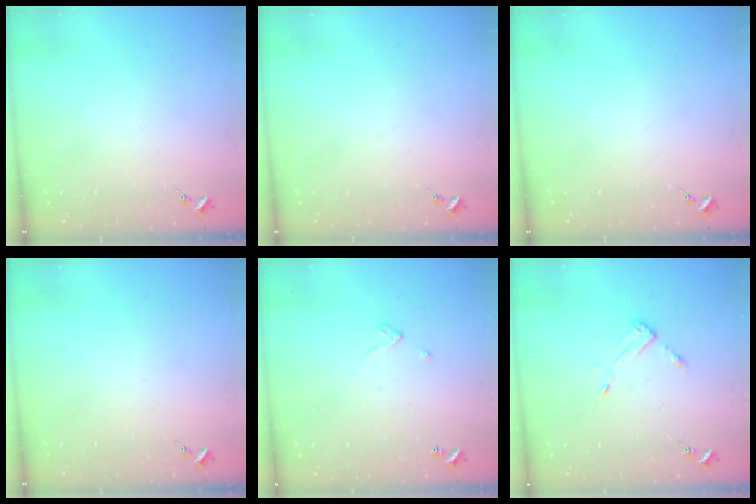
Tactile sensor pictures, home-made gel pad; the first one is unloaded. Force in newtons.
{"total": 0.0}
{"total": 0.0}
{"total": 0.0}
{"total": 2.6, "press": 2.6, "slide": 0.2}
{"total": 3.7, "press": 3.6, "slide": 0.4}